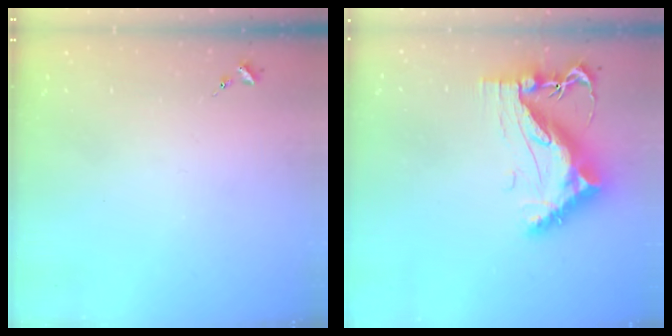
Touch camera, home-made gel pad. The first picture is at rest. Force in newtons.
{"total": 11.9, "press": 11.9, "slide": 1.0}